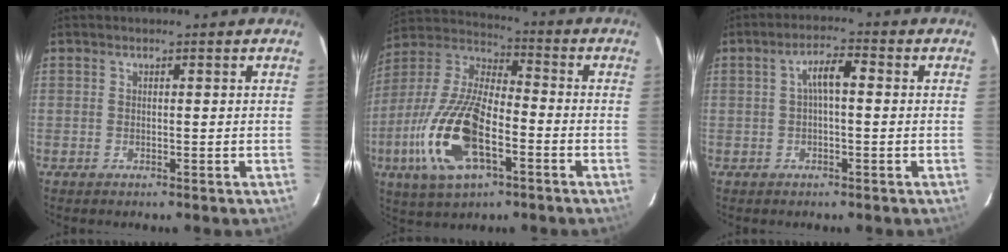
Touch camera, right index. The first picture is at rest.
{"total": 20.0, "force": [-7.0, 8.6, 16.6], "torque": [-0.361, -0.016, -0.135]}
{"total": 4.2, "force": [0.2, 1.3, 3.9], "torque": [-0.073, 0.014, 0.005]}